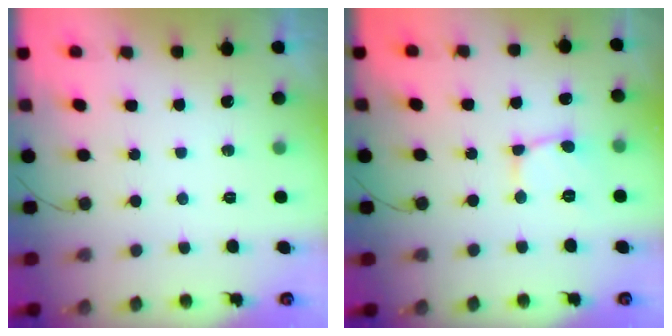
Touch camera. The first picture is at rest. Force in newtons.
{"total": 2.8, "press": 2.8, "slide": 0.3}